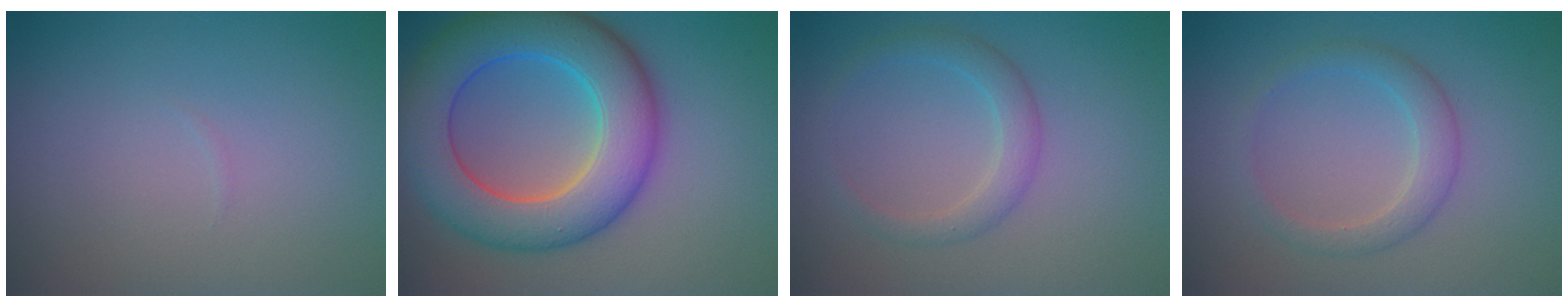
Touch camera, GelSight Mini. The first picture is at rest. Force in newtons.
{"total": 10.2, "press": 10.2, "slide": 0.2}
{"total": 2.4, "press": 2.3, "slide": 0.2}
{"total": 2.6, "press": 2.6, "slide": 0.2}